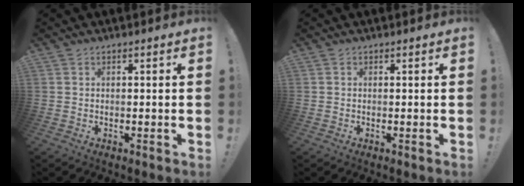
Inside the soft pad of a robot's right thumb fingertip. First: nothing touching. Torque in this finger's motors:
{"motor_torque": [-0.12, -0.04, 0.29, 0.08, -0.12]}